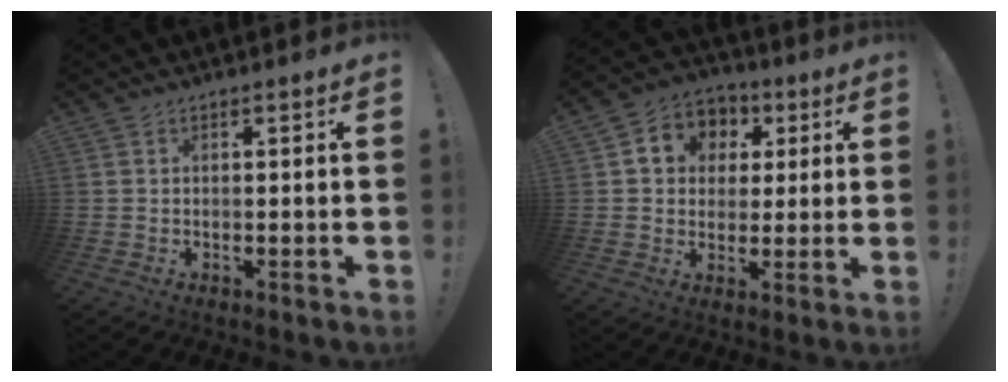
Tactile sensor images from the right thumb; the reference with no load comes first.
{"total": 9.1, "force": [2.0, 8.3, 3.1], "torque": [-0.050, -0.004, 0.045]}